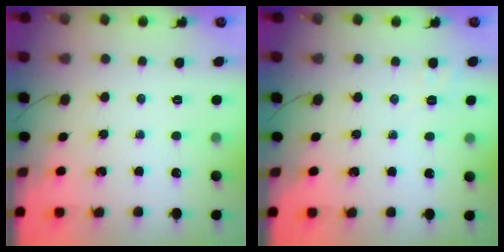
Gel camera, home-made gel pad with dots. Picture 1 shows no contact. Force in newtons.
{"total": 2.9, "press": 2.2, "slide": 1.9}